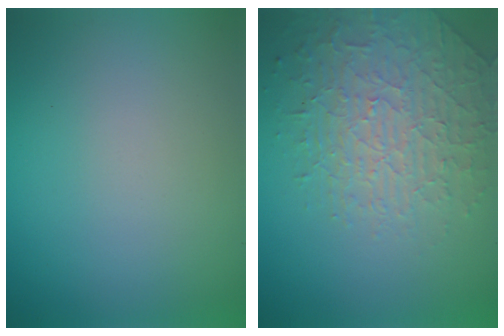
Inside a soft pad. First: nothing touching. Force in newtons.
{"total": 3.7, "press": 3.5, "slide": 1.1}